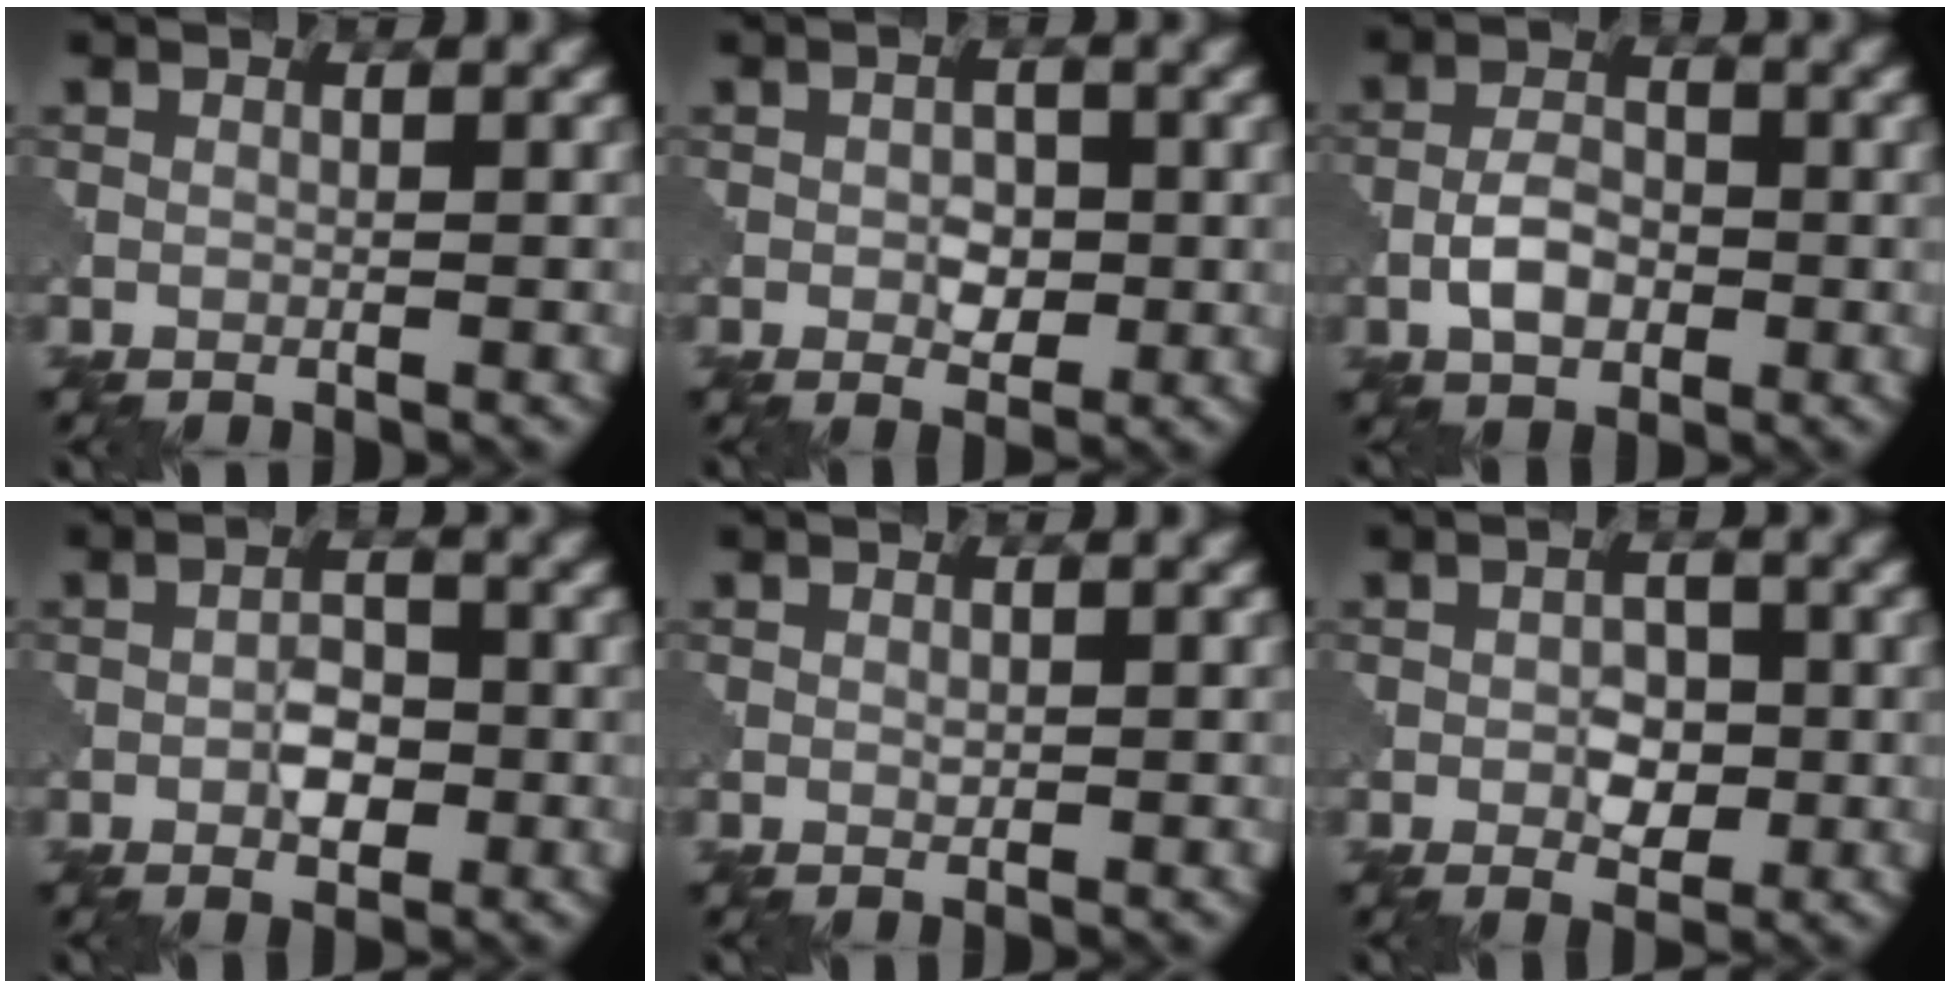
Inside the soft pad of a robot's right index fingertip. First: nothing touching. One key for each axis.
{"total": 1.9, "fx": 0.2, "fy": 1.4, "fz": 1.2, "tx": -0.020, "ty": -0.001, "tz": 0.008}
{"total": 3.3, "fx": -0.8, "fy": 2.2, "fz": 2.4, "tx": -0.044, "ty": 0.005, "tz": -0.014}
{"total": 2.3, "fx": -0.3, "fy": 1.4, "fz": 1.8, "tx": -0.030, "ty": 0.004, "tz": -0.001}
{"total": 0.6, "fx": 0.5, "fy": 0.3, "fz": 0.3, "tx": -0.010, "ty": -0.001, "tz": 0.015}
{"total": 2.2, "fx": 0.0, "fy": 1.6, "fz": 1.4, "tx": -0.021, "ty": 0.001, "tz": 0.006}